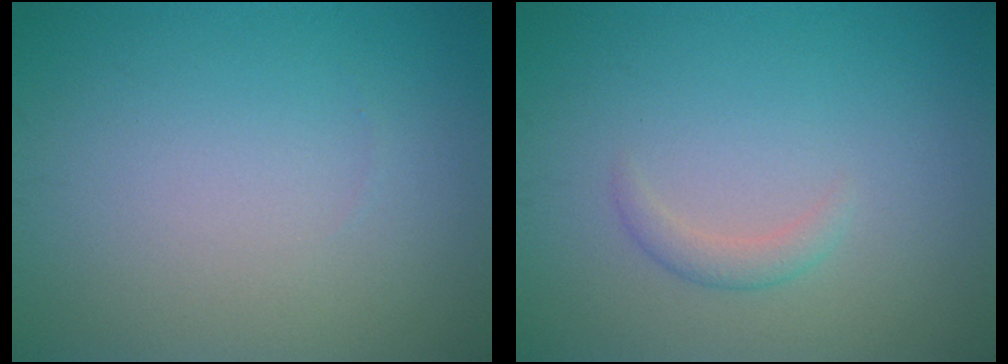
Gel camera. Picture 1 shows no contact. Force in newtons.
{"total": 1.3, "press": 1.3, "slide": 0.1}